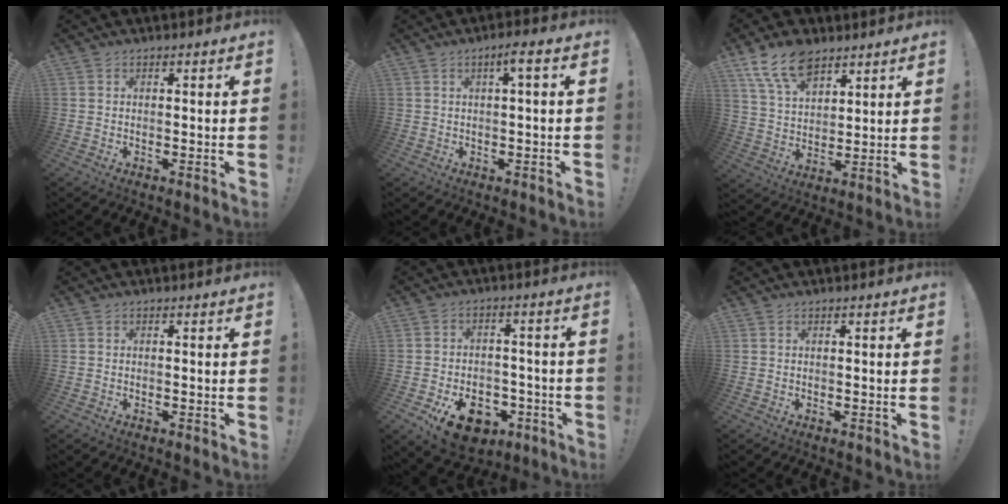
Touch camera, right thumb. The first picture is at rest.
{"total": 3.6, "force": [0.7, 0.1, 3.5], "torque": [-0.059, -0.001, 0.005]}
{"total": 12.6, "force": [8.5, 6.6, 6.4], "torque": [-0.117, -0.040, 0.163]}
{"total": 0.0}
{"total": 13.0, "force": [-6.6, 8.4, 7.4], "torque": [-0.100, 0.053, -0.104]}
{"total": 0.0}